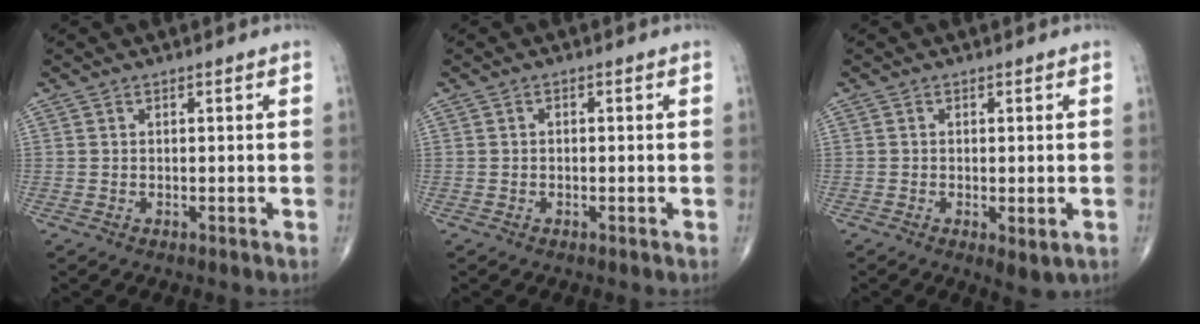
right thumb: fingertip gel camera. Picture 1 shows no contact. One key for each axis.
{"total": 0.6, "fx": -0.1, "fy": 0.5, "fz": 0.4, "tx": -0.006, "ty": 0.003, "tz": -0.005}
{"total": 3.4, "fx": -1.1, "fy": 1.3, "fz": 2.9, "tx": -0.046, "ty": -0.010, "tz": -0.014}